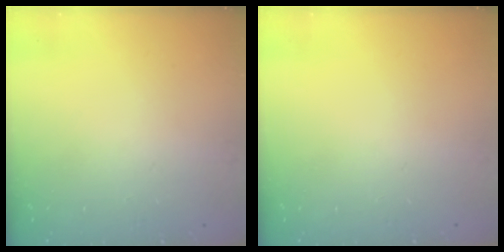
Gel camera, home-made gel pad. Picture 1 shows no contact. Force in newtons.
{"total": 0.0}